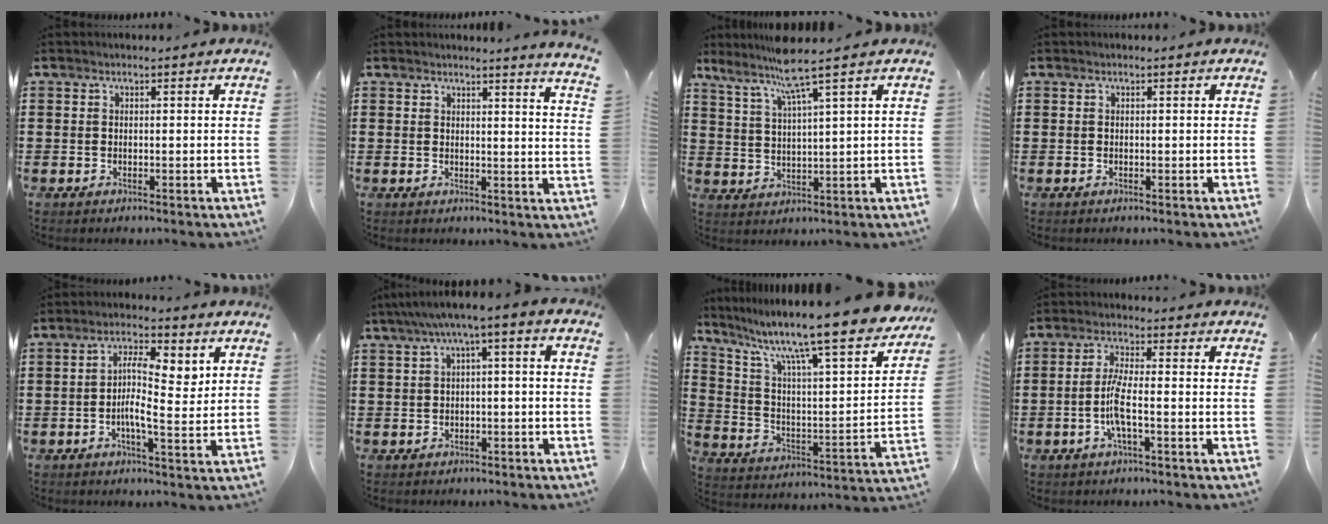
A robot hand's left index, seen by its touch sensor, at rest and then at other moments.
{"total": 2.9, "force": [2.6, -1.0, 0.7], "torque": [-0.013, -0.021, 0.045]}
{"total": 6.8, "force": [5.0, -0.6, 4.5], "torque": [-0.105, -0.020, 0.083]}
{"total": 0.0}
{"total": 7.7, "force": [0.6, 2.7, 7.2], "torque": [-0.127, 0.010, 0.007]}
{"total": 3.6, "force": [-1.4, 0.5, 3.2], "torque": [-0.059, 0.001, -0.033]}
{"total": 12.3, "force": [9.8, 0.7, 7.4], "torque": [-0.164, -0.073, 0.153]}
{"total": 5.2, "force": [-1.6, 0.7, 4.9], "torque": [-0.107, -0.006, -0.037]}